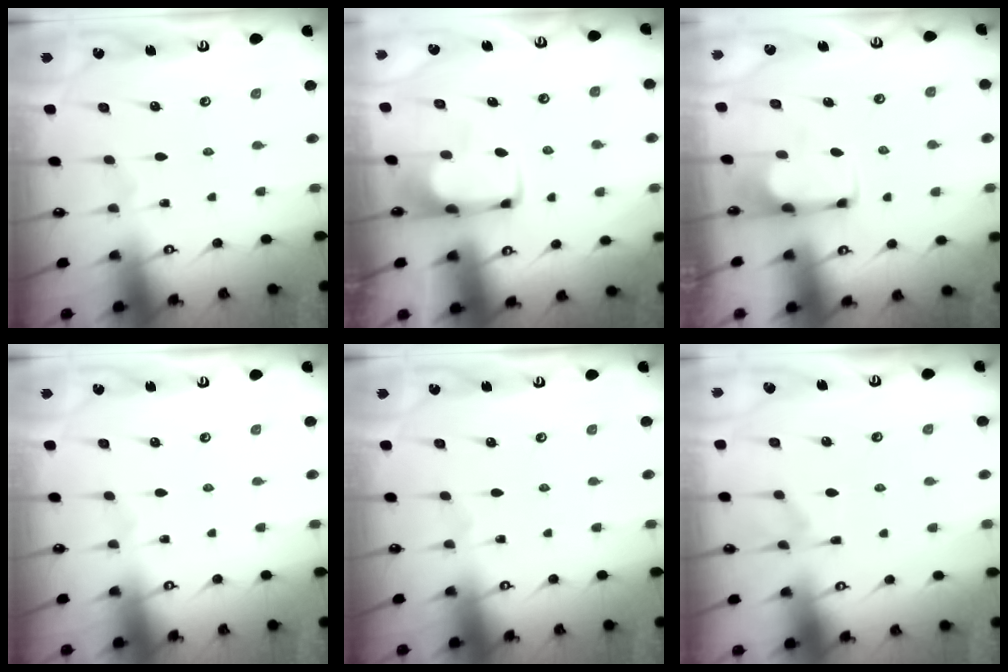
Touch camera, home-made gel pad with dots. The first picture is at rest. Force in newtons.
{"total": 2.0, "press": 2.0, "slide": 0.4}
{"total": 2.3, "press": 2.2, "slide": 0.9}
{"total": 0.0}
{"total": 0.0}
{"total": 2.2, "press": 1.8, "slide": 1.3}